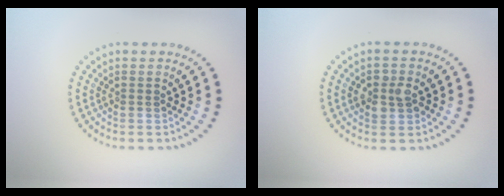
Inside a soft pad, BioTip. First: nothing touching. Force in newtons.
{"total": 2.3, "press": 2.2, "slide": 0.3}